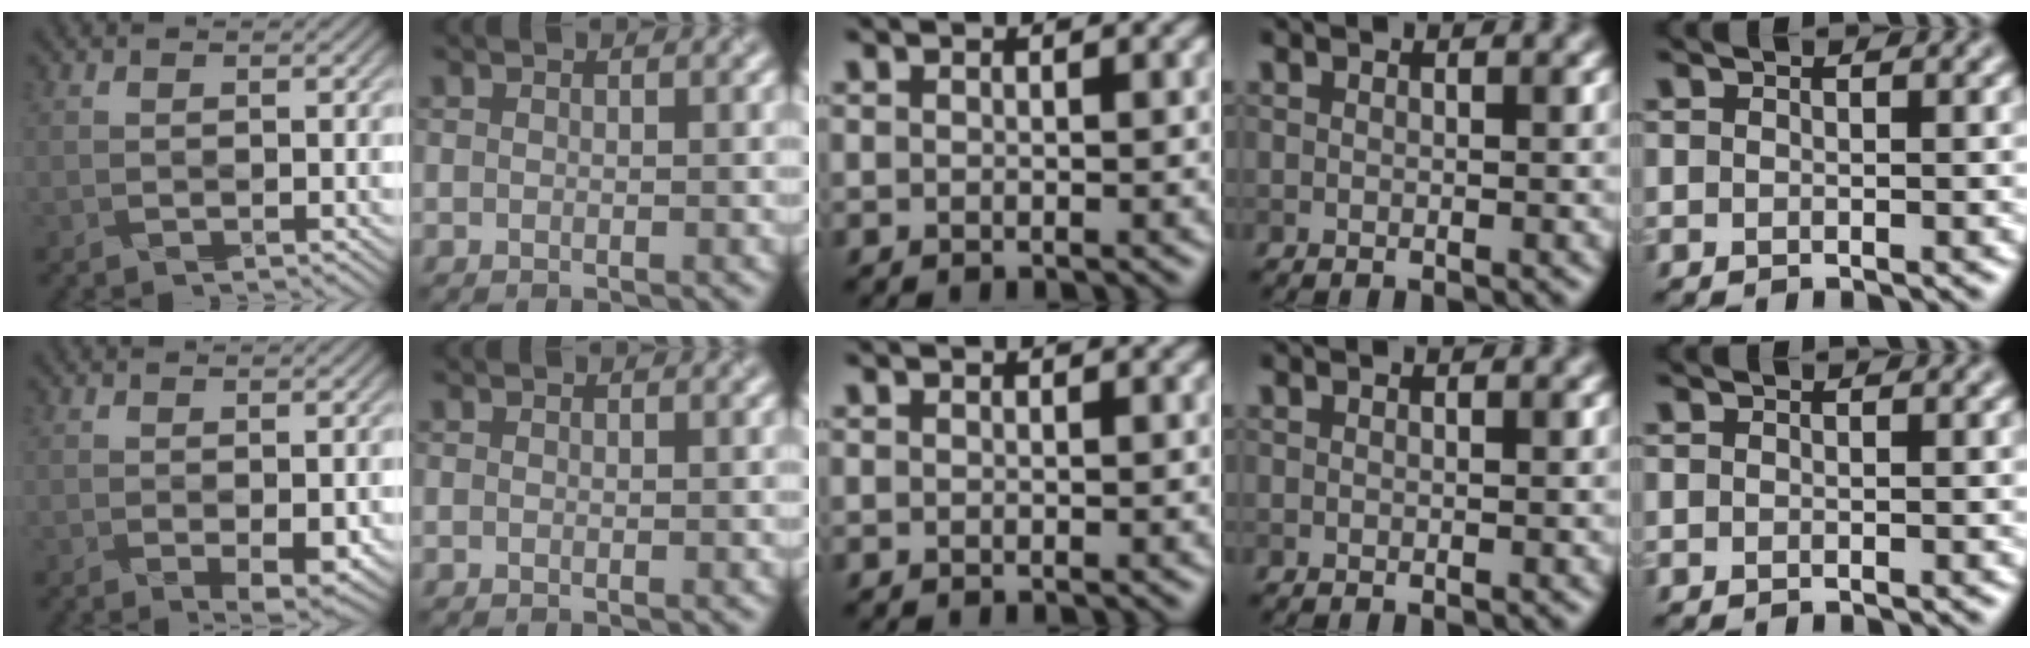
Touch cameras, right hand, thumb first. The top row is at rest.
{"thumb": {"total": 3.1, "force": [-0.6, 1.2, 2.8], "torque": [-0.046, -0.005, 0.000]}}